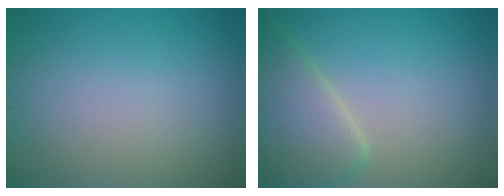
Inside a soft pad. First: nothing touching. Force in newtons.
{"total": 4.9, "press": 4.8, "slide": 0.5}